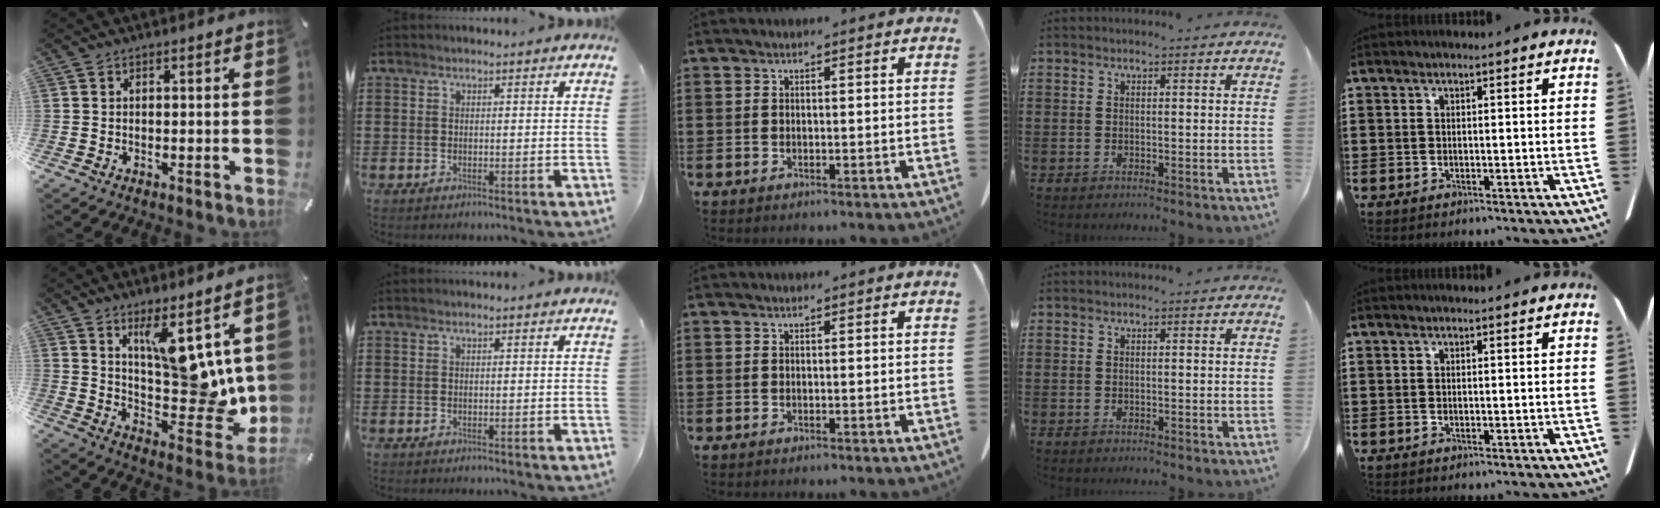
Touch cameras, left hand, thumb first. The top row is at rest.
{"thumb": {"total": 14.5, "force": [5.8, 7.0, 11.3], "torque": [-0.141, -0.058, 0.116]}}